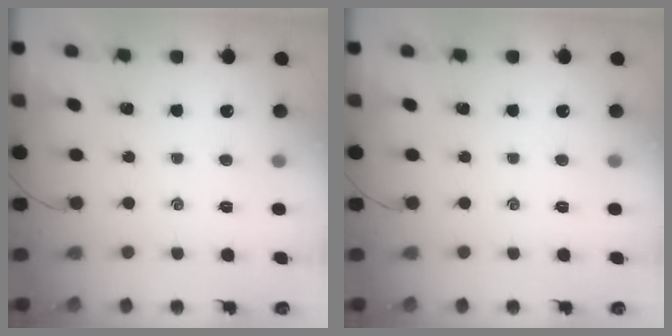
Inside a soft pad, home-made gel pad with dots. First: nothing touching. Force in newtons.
{"total": 0.0}